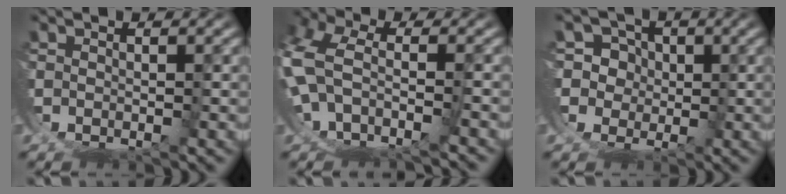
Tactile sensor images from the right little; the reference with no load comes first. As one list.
[{"total": 7.3, "force": [-1.8, 5.7, 4.1], "torque": [-0.124, -0.024, -0.028]}, {"total": 9.0, "force": [-0.4, 8.5, 2.9], "torque": [-0.103, -0.042, -0.003]}]